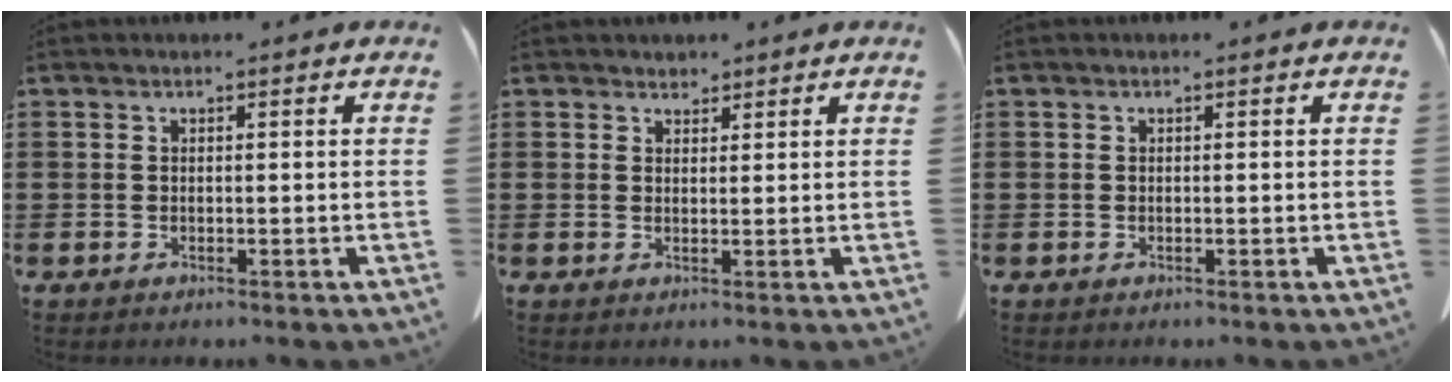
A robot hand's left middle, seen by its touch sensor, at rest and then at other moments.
{"total": 1.6, "force": [1.5, 0.6, -0.1], "torque": [-0.003, 0.003, 0.030]}
{"total": 0.0}